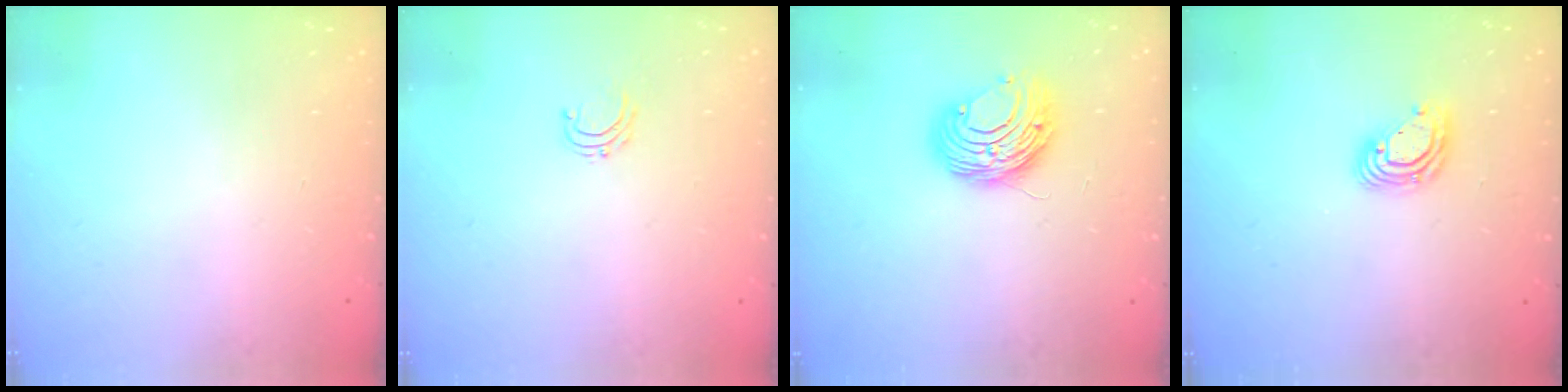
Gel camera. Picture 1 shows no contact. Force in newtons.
{"total": 3.7, "press": 3.7, "slide": 0.3}
{"total": 8.8, "press": 8.8, "slide": 0.3}
{"total": 8.7, "press": 8.6, "slide": 1.4}